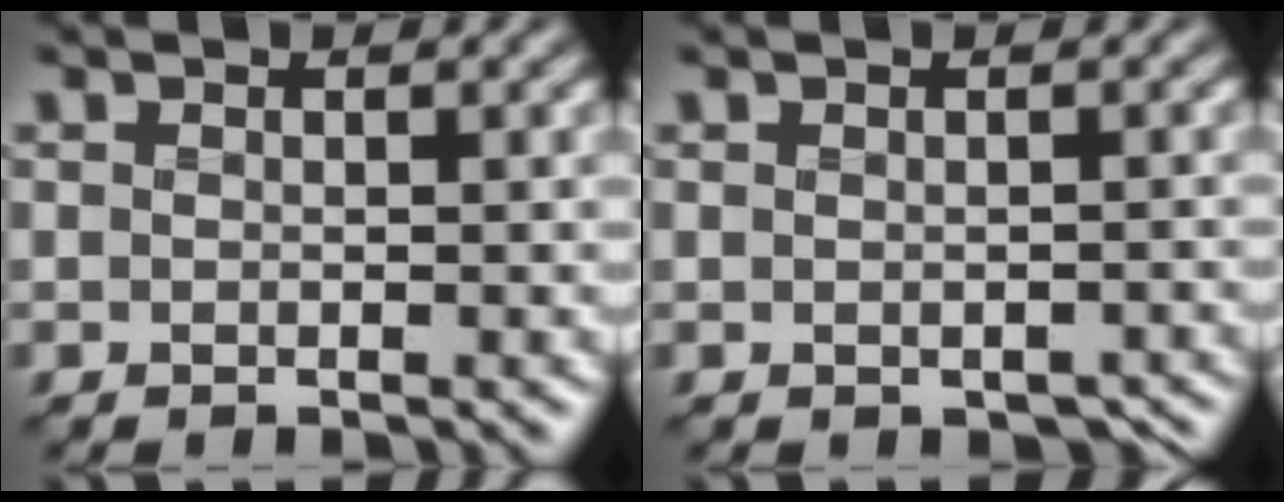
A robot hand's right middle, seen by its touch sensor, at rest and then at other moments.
{"total": 1.8, "force": [-1.0, 1.1, 1.0], "torque": [-0.009, -0.015, -0.002]}